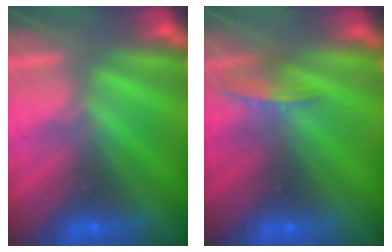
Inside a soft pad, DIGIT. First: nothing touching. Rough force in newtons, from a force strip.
{"total": 8.3}